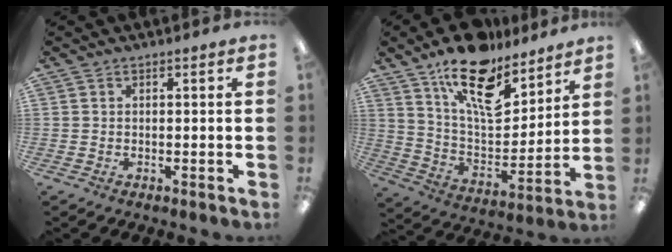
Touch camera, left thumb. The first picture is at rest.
{"total": 18.1, "force": [12.6, 8.0, 10.2], "torque": [-0.167, -0.079, 0.218]}